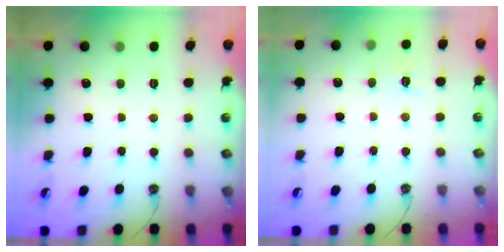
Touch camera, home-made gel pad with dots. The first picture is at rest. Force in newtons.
{"total": 6.4, "press": 6.3, "slide": 0.8}